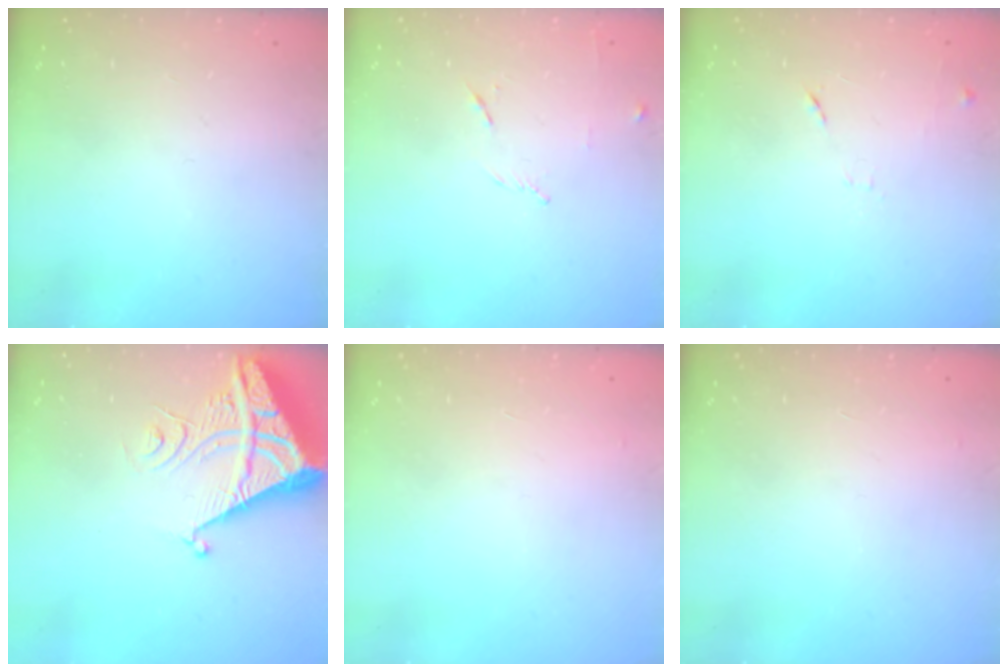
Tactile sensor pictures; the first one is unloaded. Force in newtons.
{"total": 5.9, "press": 5.8, "slide": 1.1}
{"total": 9.2, "press": 9.1, "slide": 0.7}
{"total": 8.5, "press": 8.4, "slide": 0.9}
{"total": 2.9, "press": 2.9, "slide": 0.1}
{"total": 2.9, "press": 2.9, "slide": 0.1}